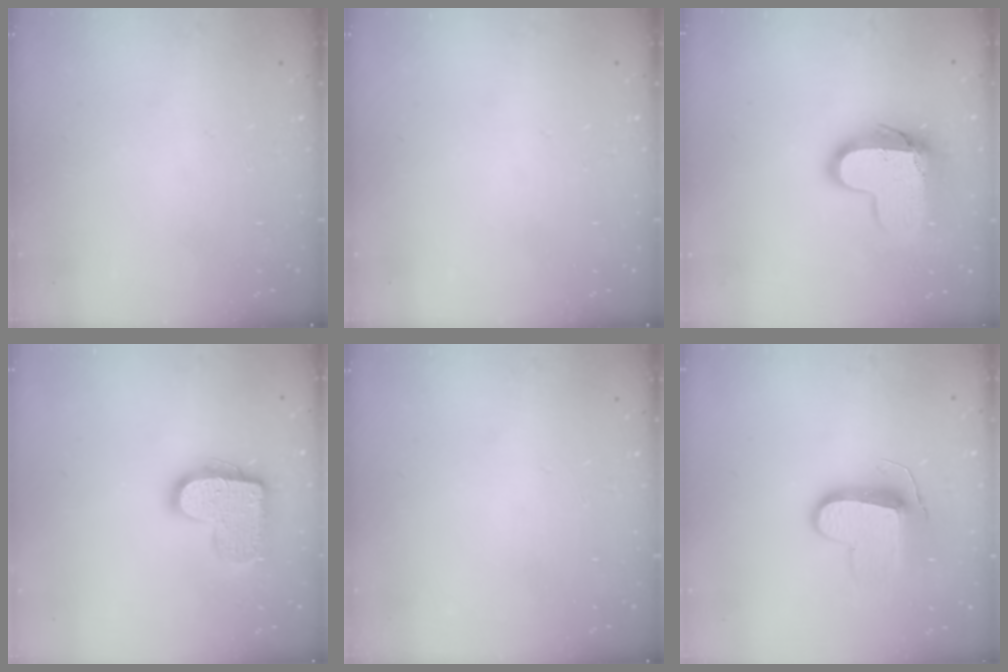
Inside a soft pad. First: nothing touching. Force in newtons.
{"total": 0.0}
{"total": 14.1, "press": 14.1, "slide": 1.1}
{"total": 15.0, "press": 15.0, "slide": 0.7}
{"total": 0.0}
{"total": 10.3, "press": 10.2, "slide": 0.5}